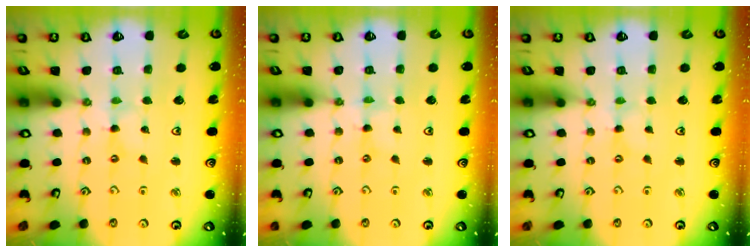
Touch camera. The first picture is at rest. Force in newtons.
{"total": 0.0}
{"total": 0.0}